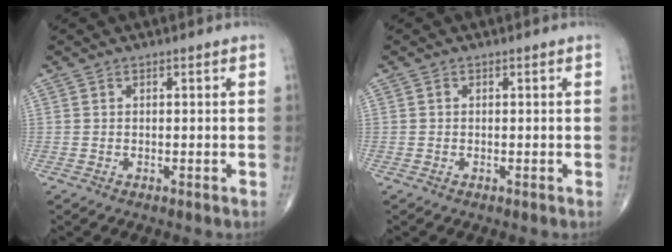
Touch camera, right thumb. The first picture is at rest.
{"total": 0.0}